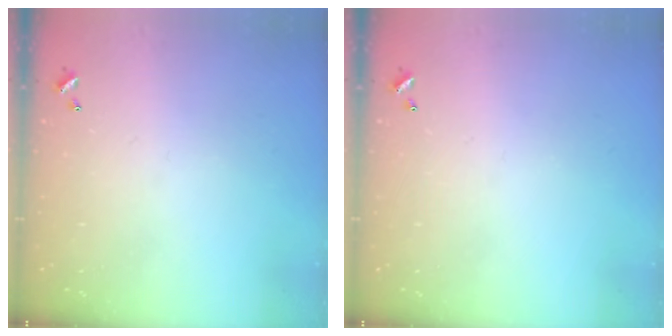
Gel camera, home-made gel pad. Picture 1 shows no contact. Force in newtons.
{"total": 0.0}